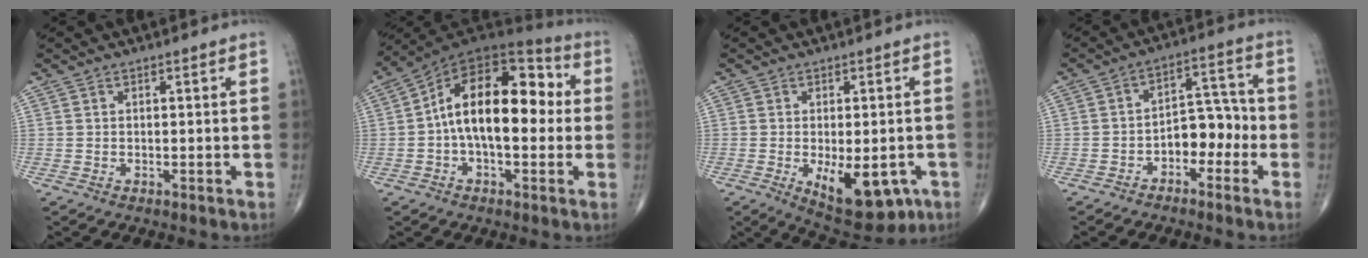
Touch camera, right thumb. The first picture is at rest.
{"total": 18.4, "force": [0.5, 9.9, 15.6], "torque": [-0.227, 0.048, -0.004]}
{"total": 12.6, "force": [-4.4, 6.1, 10.2], "torque": [-0.123, -0.005, -0.047]}
{"total": 8.0, "force": [-3.0, 5.0, 5.4], "torque": [-0.046, 0.048, -0.055]}